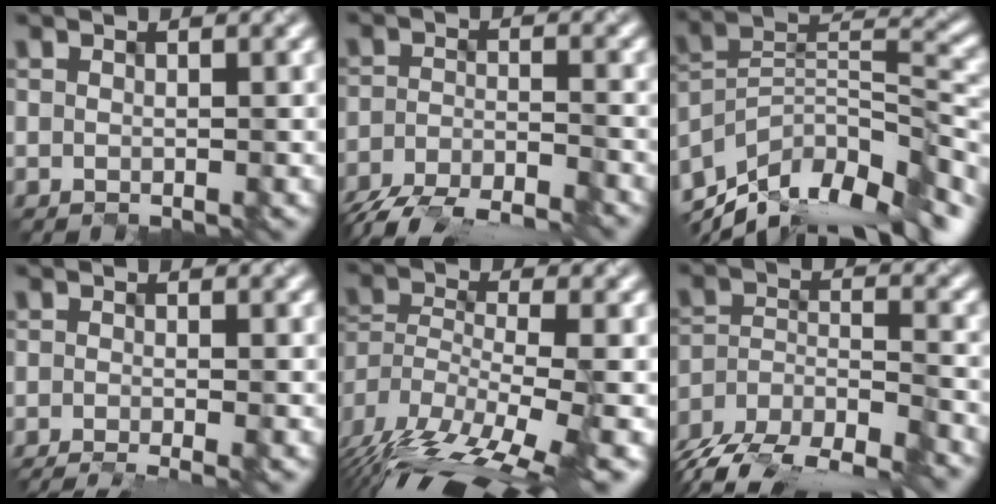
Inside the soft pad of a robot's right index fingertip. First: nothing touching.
{"total": 7.2, "force": [-6.1, 1.8, 3.2], "torque": [-0.059, -0.023, -0.101]}
{"total": 13.1, "force": [-10.1, 5.4, 6.3], "torque": [-0.133, 0.015, -0.165]}
{"total": 4.6, "force": [-2.8, 1.5, 3.4], "torque": [-0.029, -0.005, -0.039]}
{"total": 15.5, "force": [-10.3, 5.6, 10.1], "torque": [-0.180, -0.003, -0.138]}
{"total": 11.2, "force": [-9.6, 4.4, 3.7], "torque": [-0.058, -0.007, -0.140]}